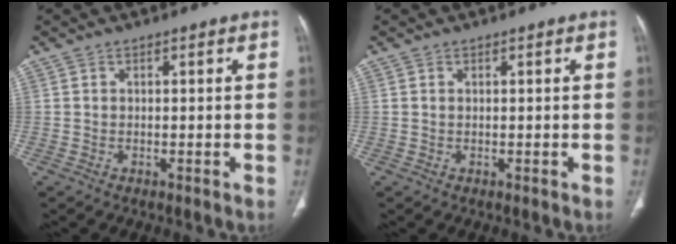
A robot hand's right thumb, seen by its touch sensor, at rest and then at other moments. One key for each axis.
{"total": 0.0}